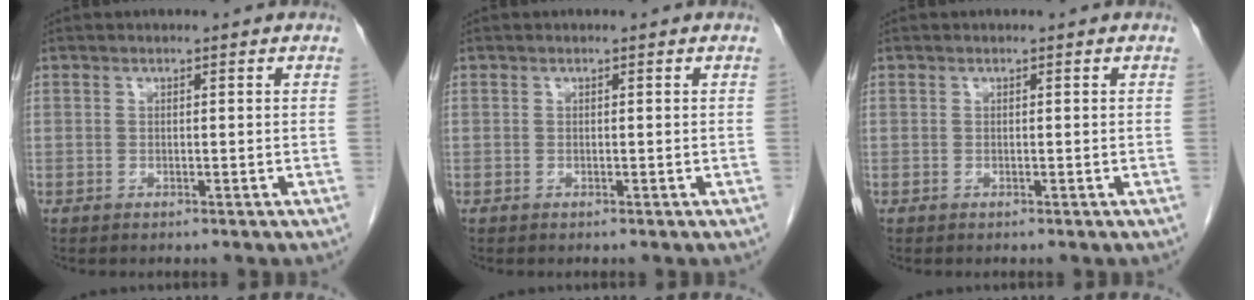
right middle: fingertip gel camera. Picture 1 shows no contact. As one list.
[{"total": 0.0}, {"total": 0.0}]